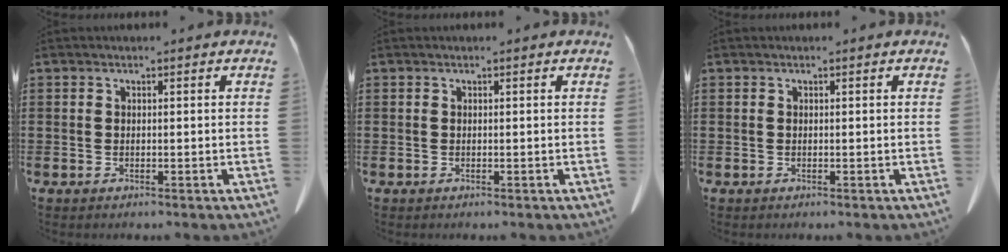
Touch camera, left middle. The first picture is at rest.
{"total": 0.0}
{"total": 0.0}